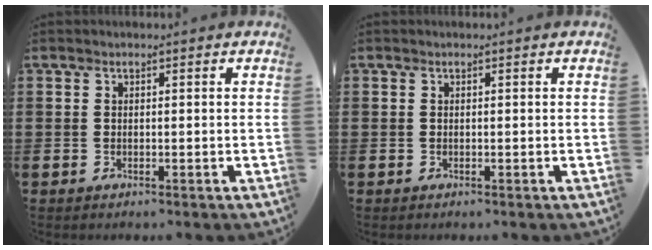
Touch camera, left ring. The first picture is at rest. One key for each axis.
{"total": 0.0}